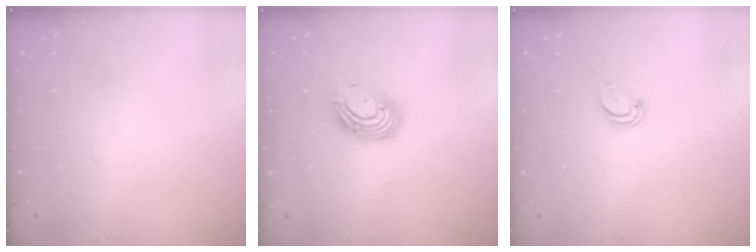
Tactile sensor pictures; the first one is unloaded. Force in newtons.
{"total": 11.1, "press": 11.0, "slide": 1.1}
{"total": 2.1, "press": 2.1, "slide": 0.1}